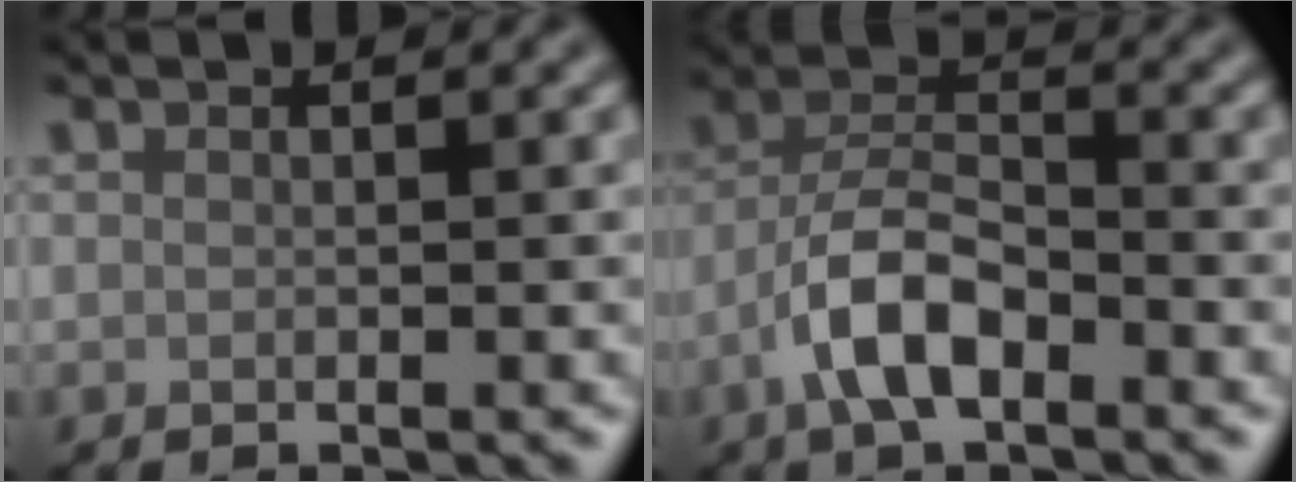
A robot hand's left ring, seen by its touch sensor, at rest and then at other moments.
{"total": 5.2, "force": [-2.8, 2.0, 3.9], "torque": [-0.071, 0.013, -0.060]}